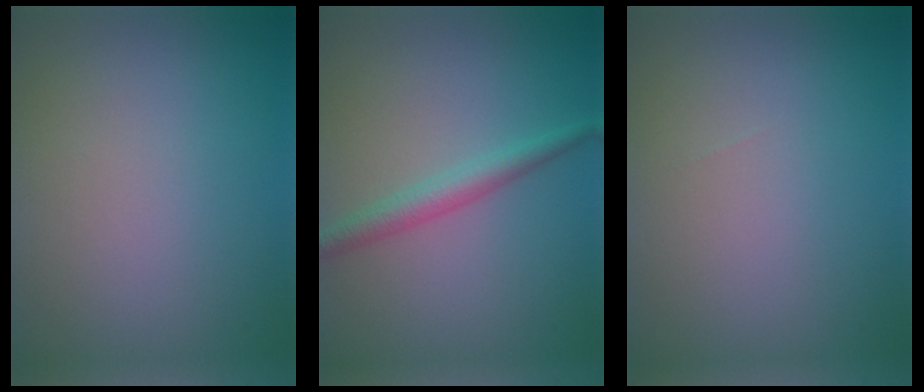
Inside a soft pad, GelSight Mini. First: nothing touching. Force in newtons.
{"total": 2.5, "press": 2.5, "slide": 0.1}
{"total": 0.0}